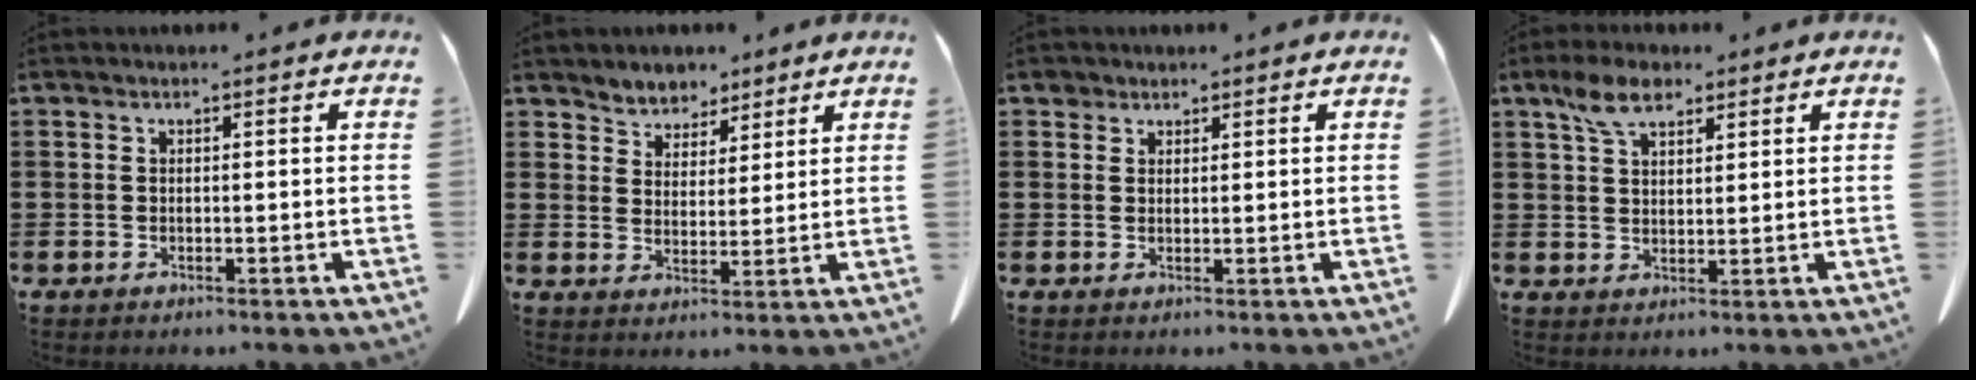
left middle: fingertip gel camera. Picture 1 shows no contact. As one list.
[{"total": 4.3, "force": [3.9, 1.8, -0.6], "torque": [-0.012, -0.016, 0.073]}, {"total": 1.6, "force": [1.4, 0.9, 0.2], "torque": [-0.009, 0.001, 0.028]}, {"total": 5.8, "force": [3.7, 2.6, 3.6], "torque": [-0.080, 0.007, 0.070]}]